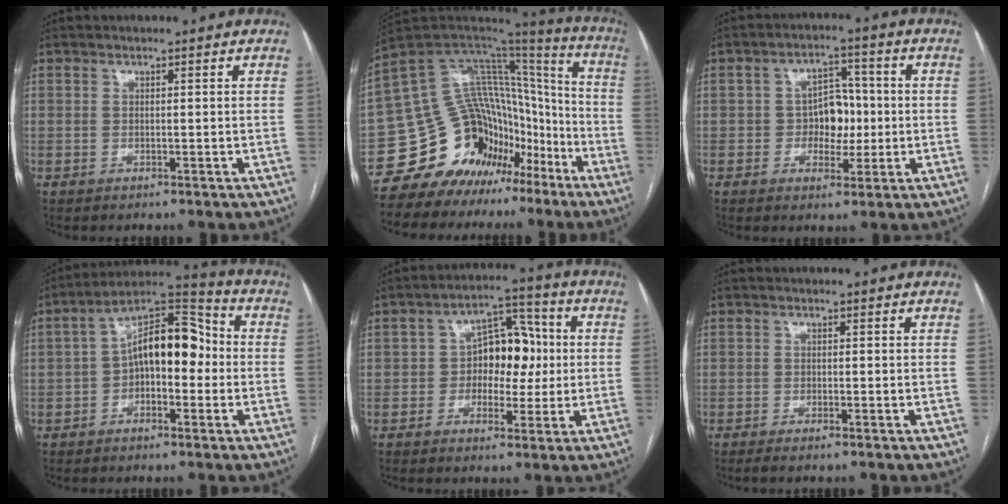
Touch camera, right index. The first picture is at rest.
{"total": 19.8, "force": [-12.5, 13.8, 6.7], "torque": [-0.109, 0.112, -0.192]}
{"total": 6.1, "force": [-0.6, 4.2, 4.4], "torque": [-0.062, 0.019, -0.007]}
{"total": 11.6, "force": [-0.5, 5.4, 10.2], "torque": [-0.169, 0.050, -0.013]}
{"total": 8.8, "force": [0.1, 5.4, 7.0], "torque": [-0.095, 0.030, 0.002]}
{"total": 1.6, "force": [-1.3, -0.1, 1.1], "torque": [-0.020, -0.003, -0.022]}